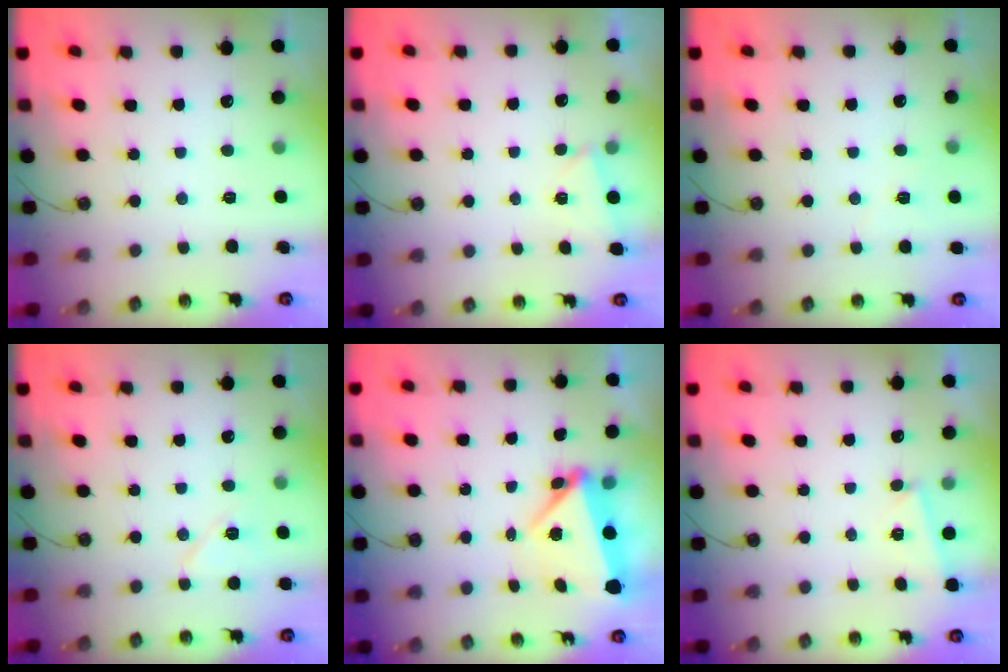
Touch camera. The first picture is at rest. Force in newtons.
{"total": 2.6, "press": 1.5, "slide": 2.1}
{"total": 2.6, "press": 2.3, "slide": 1.2}
{"total": 7.1, "press": 7.0, "slide": 1.1}
{"total": 6.3, "press": 6.2, "slide": 0.9}
{"total": 2.9, "press": 2.4, "slide": 1.5}